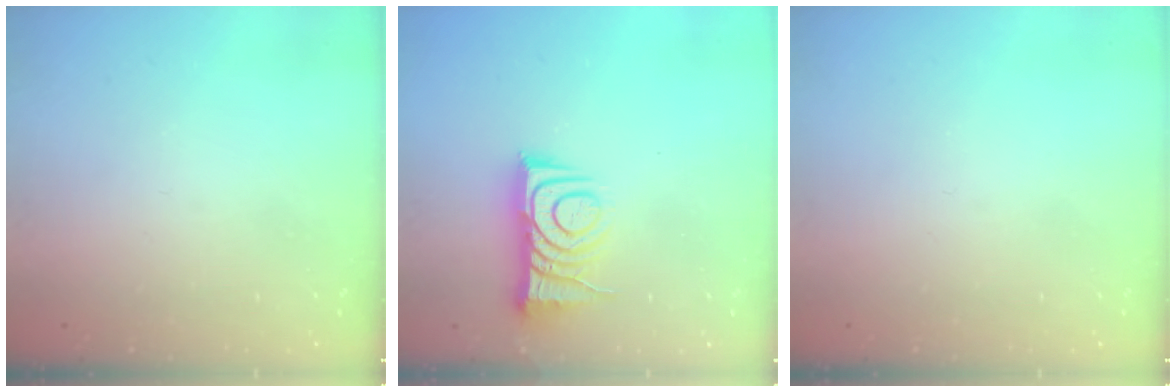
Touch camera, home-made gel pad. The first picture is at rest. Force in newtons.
{"total": 9.7, "press": 9.7, "slide": 0.9}
{"total": 0.0}